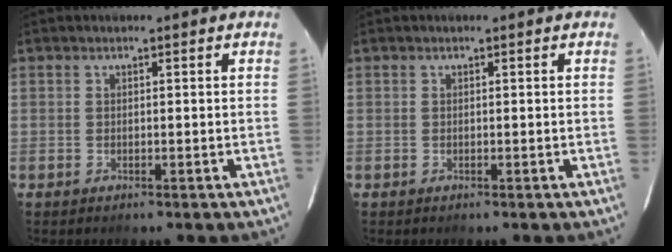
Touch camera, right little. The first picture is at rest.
{"total": 0.0}